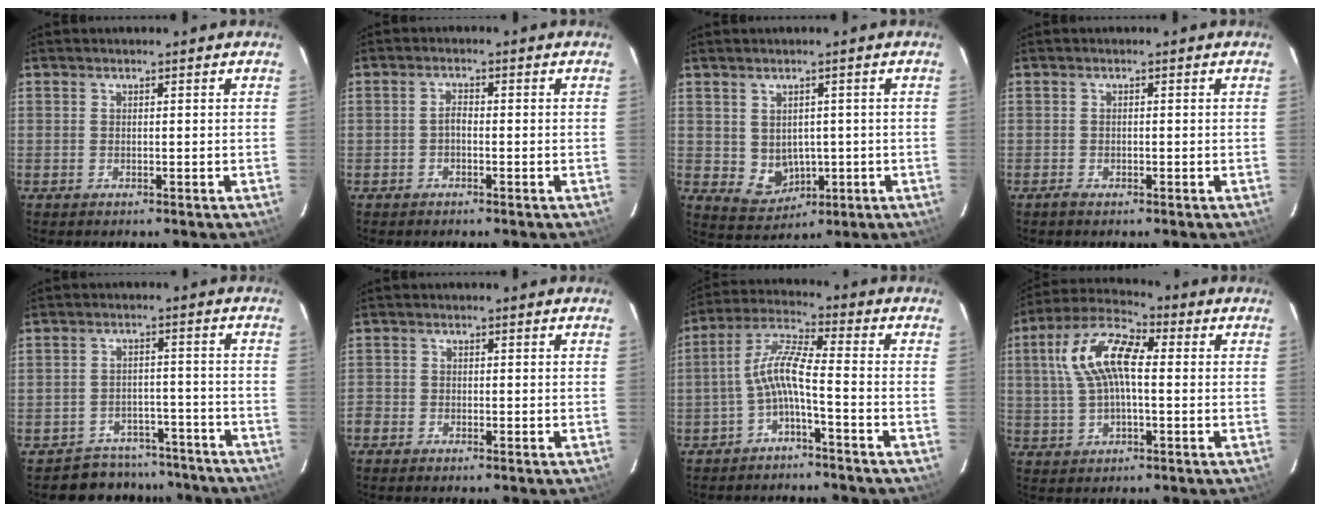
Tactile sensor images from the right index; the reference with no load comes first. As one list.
[{"total": 1.7, "force": [-0.7, 0.8, 1.3], "torque": [-0.025, 0.008, -0.013]}, {"total": 8.2, "force": [0.3, 7.3, 3.7], "torque": [-0.075, -0.001, 0.034]}, {"total": 1.7, "force": [-1.2, 0.8, 0.9], "torque": [-0.018, -0.001, -0.021]}, {"total": 9.9, "force": [-8.4, 5.3, 0.7], "torque": [-0.020, 0.036, -0.104]}, {"total": 3.2, "force": [-2.1, 2.2, 1.1], "torque": [-0.025, -0.005, -0.039]}, {"total": 7.5, "force": [-3.2, 0.6, 6.8], "torque": [-0.160, 0.017, -0.059]}, {"total": 12.5, "force": [1.4, 5.7, 11.1], "torque": [-0.227, 0.028, 0.021]}]